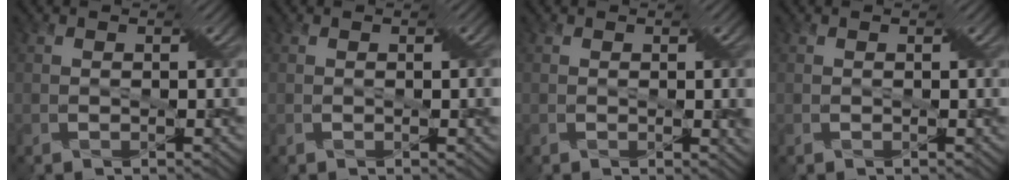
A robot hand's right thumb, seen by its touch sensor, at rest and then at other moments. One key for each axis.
{"total": 0.9, "fx": 0.1, "fy": 0.0, "fz": 0.9, "tx": -0.011, "ty": 0.001, "tz": 0.000}
{"total": 2.0, "fx": 0.1, "fy": 0.3, "fz": 2.0, "tx": -0.028, "ty": 0.001, "tz": 0.003}
{"total": 0.0}